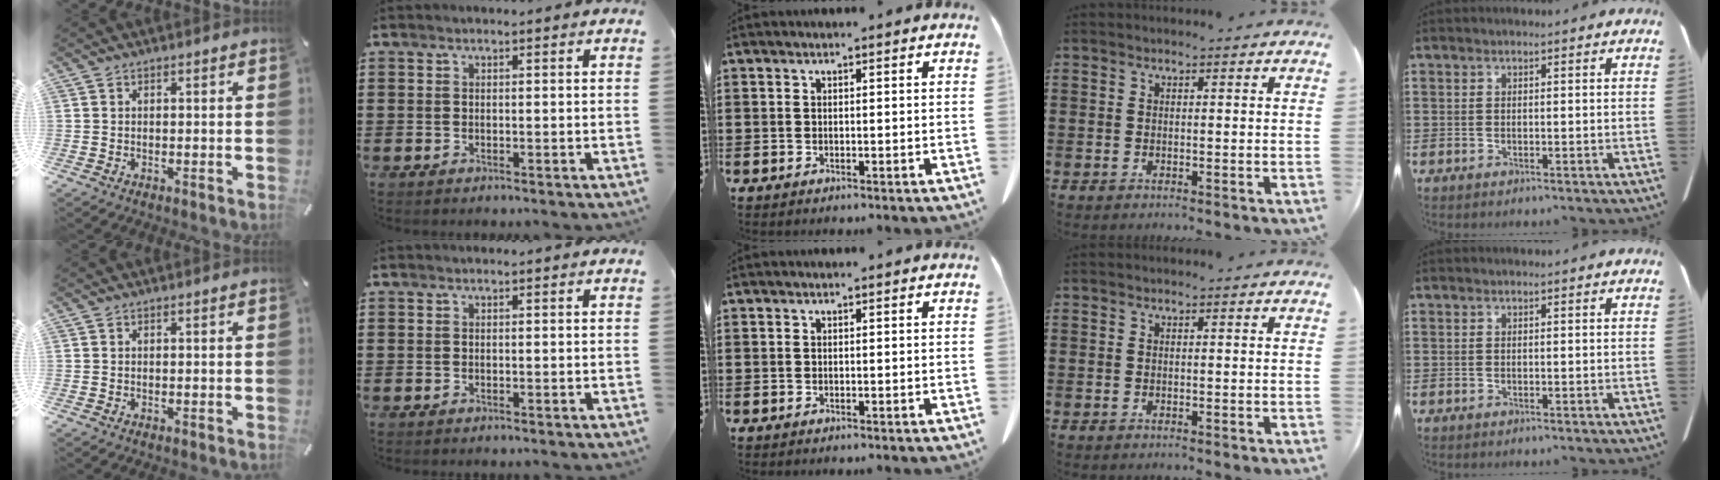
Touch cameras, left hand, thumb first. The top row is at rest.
{}